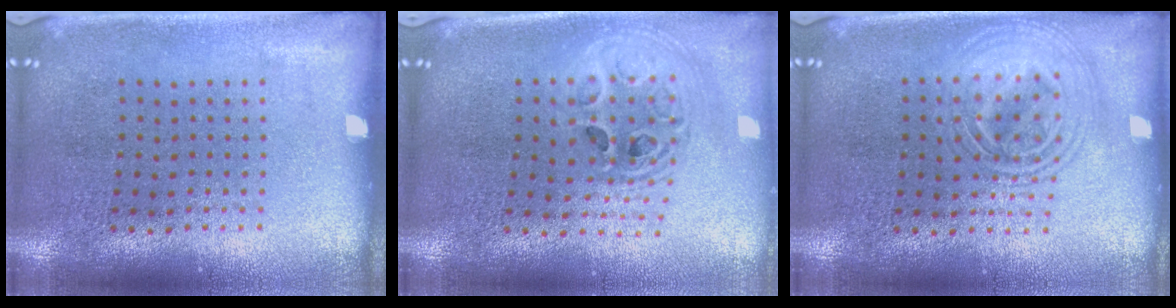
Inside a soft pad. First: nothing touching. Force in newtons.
{"total": 2.1, "press": 1.7, "slide": 1.2}
{"total": 2.4, "press": 2.4, "slide": 0.2}